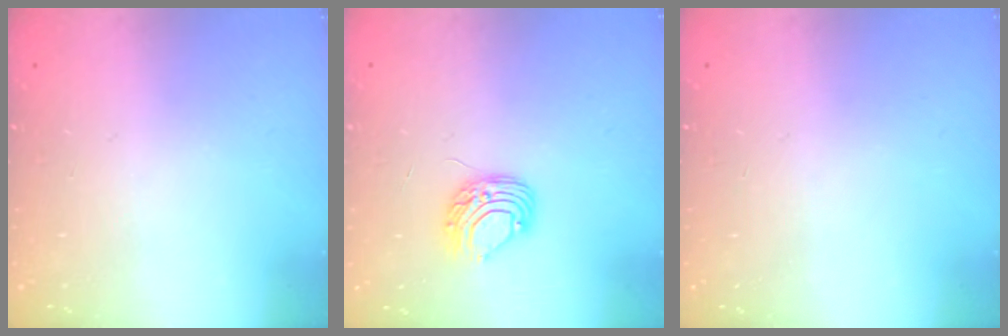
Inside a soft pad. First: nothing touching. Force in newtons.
{"total": 7.5, "press": 7.4, "slide": 0.7}
{"total": 0.0}